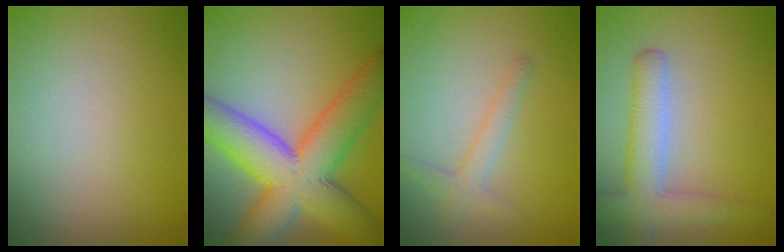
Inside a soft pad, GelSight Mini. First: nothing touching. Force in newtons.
{"total": 11.0, "press": 11.0, "slide": 0.3}
{"total": 1.8, "press": 1.8, "slide": 0.1}
{"total": 4.3, "press": 4.3, "slide": 0.3}